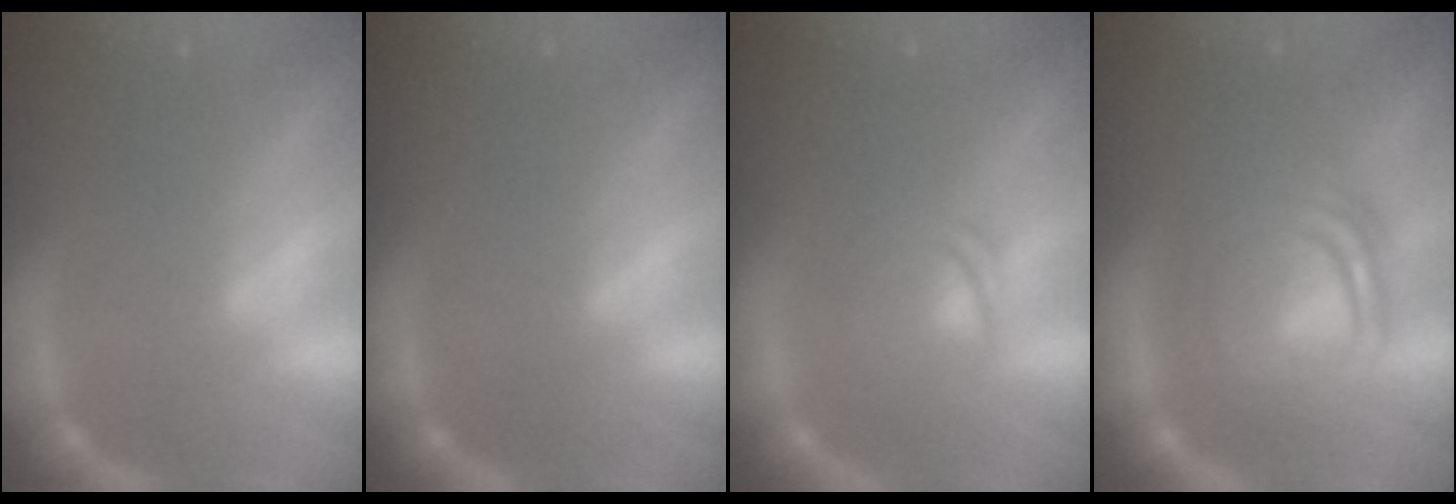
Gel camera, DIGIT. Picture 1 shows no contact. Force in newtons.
{"total": 0.0}
{"total": 3.0}
{"total": 9.0}